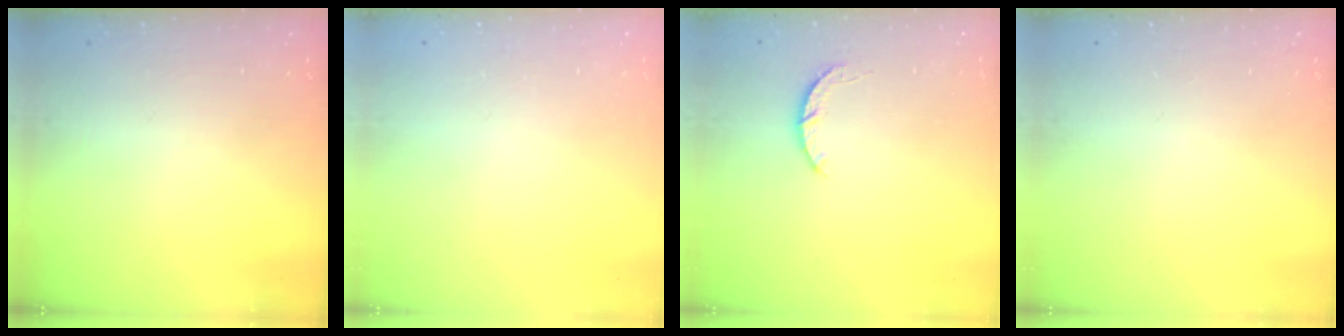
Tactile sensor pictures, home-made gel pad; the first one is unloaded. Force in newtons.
{"total": 2.6, "press": 2.6, "slide": 0.2}
{"total": 3.3, "press": 3.3, "slide": 0.5}
{"total": 0.0}